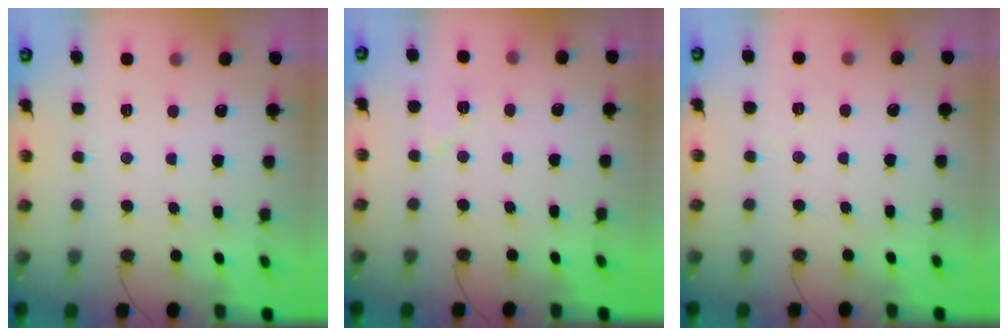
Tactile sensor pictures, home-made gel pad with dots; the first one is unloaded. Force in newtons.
{"total": 6.0, "press": 5.7, "slide": 1.7}
{"total": 2.9, "press": 1.6, "slide": 2.4}